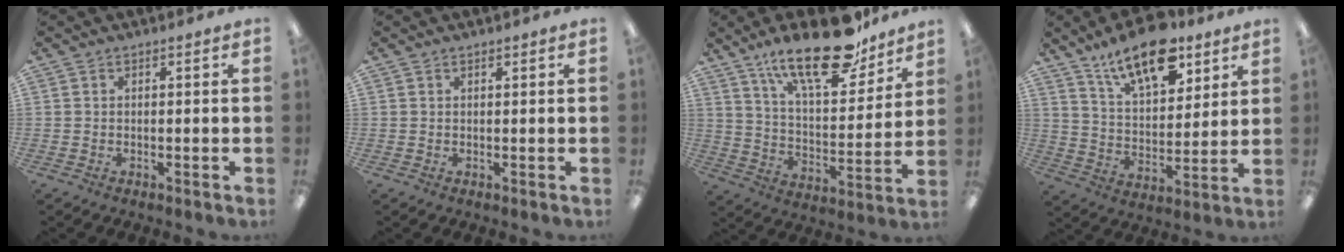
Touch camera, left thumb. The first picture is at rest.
{"total": 0.5, "force": [0.4, 0.1, 0.2], "torque": [-0.004, 0.001, 0.008]}
{"total": 21.8, "force": [15.5, 7.9, 13.2], "torque": [-0.207, -0.089, 0.261]}
{"total": 16.7, "force": [11.4, 7.6, 9.6], "torque": [-0.147, -0.057, 0.195]}